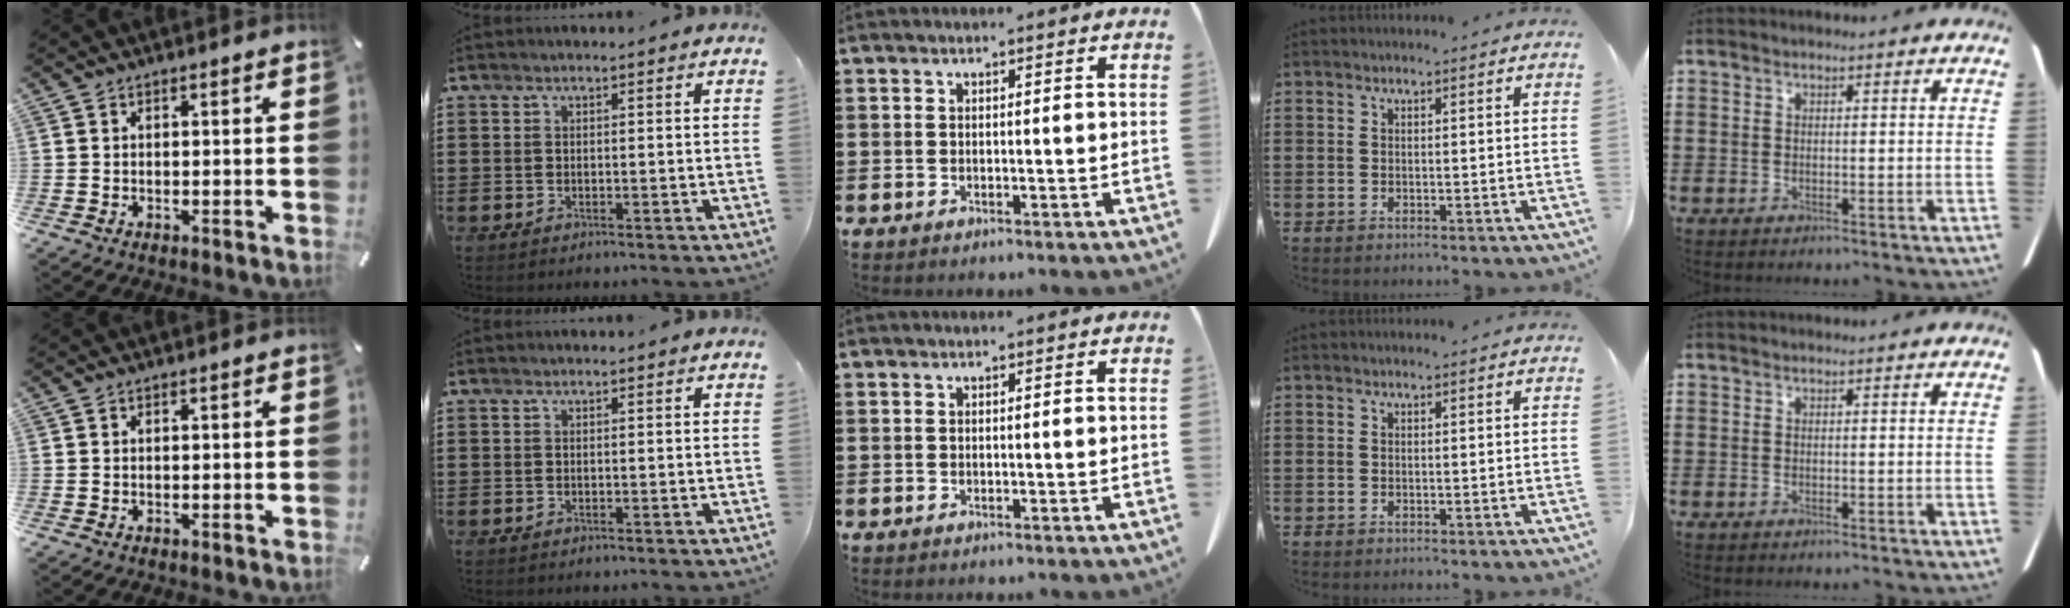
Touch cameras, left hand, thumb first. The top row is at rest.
{}